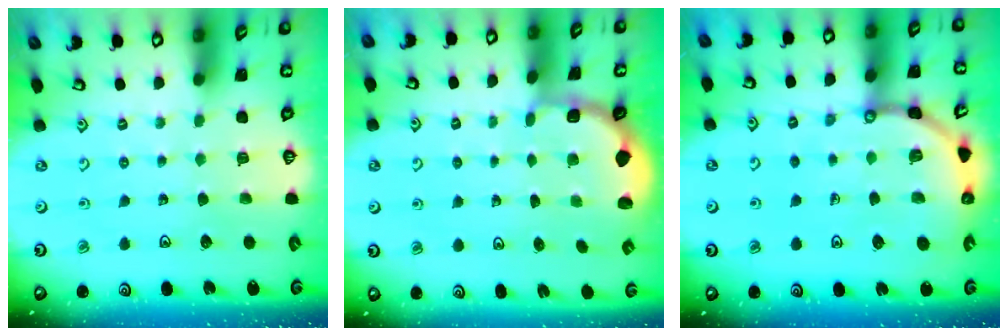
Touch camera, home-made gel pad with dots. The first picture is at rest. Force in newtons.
{"total": 2.0, "press": 1.8, "slide": 0.8}
{"total": 9.8, "press": 9.7, "slide": 1.3}